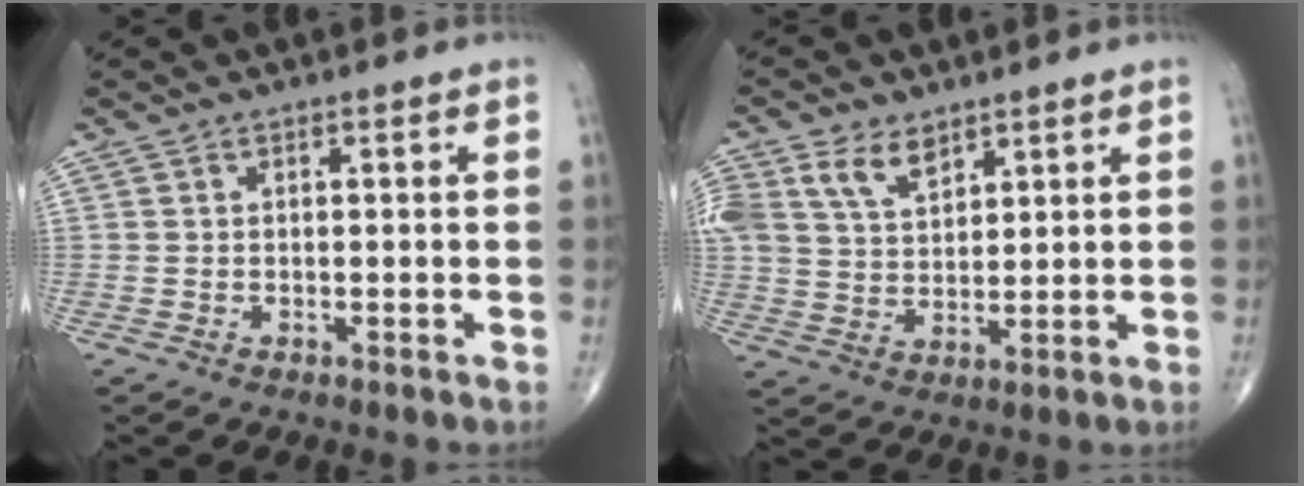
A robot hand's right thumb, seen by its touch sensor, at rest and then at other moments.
{"total": 10.2, "force": [5.7, 6.4, 5.5], "torque": [-0.100, -0.009, 0.118]}